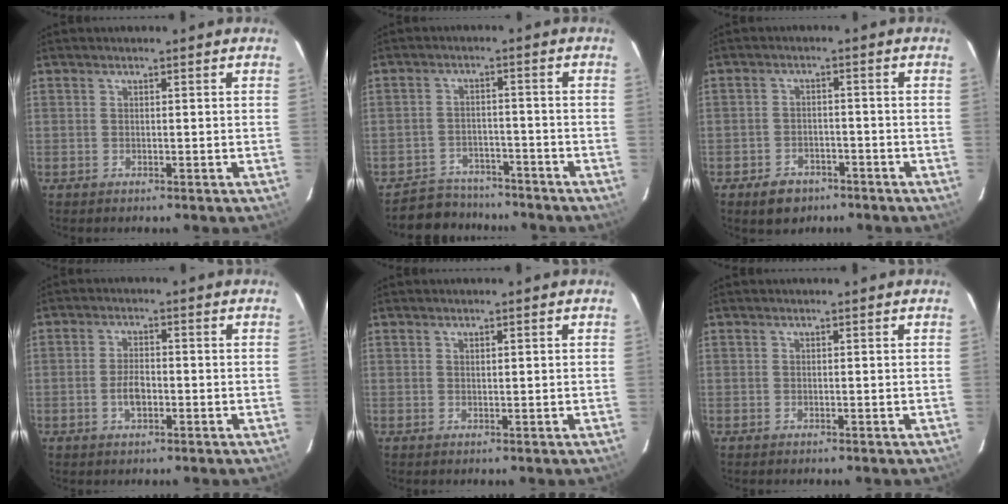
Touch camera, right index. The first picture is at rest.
{"total": 8.0, "force": [-7.0, 4.0, 0.6], "torque": [-0.029, 0.021, -0.099]}
{"total": 6.0, "force": [-4.1, 4.0, 2.0], "torque": [-0.056, 0.008, -0.054]}
{"total": 3.9, "force": [-1.3, 2.0, 3.1], "torque": [-0.062, 0.003, -0.021]}
{"total": 0.7, "force": [0.4, 0.2, 0.6], "torque": [-0.009, 0.004, 0.008]}
{"total": 0.0}